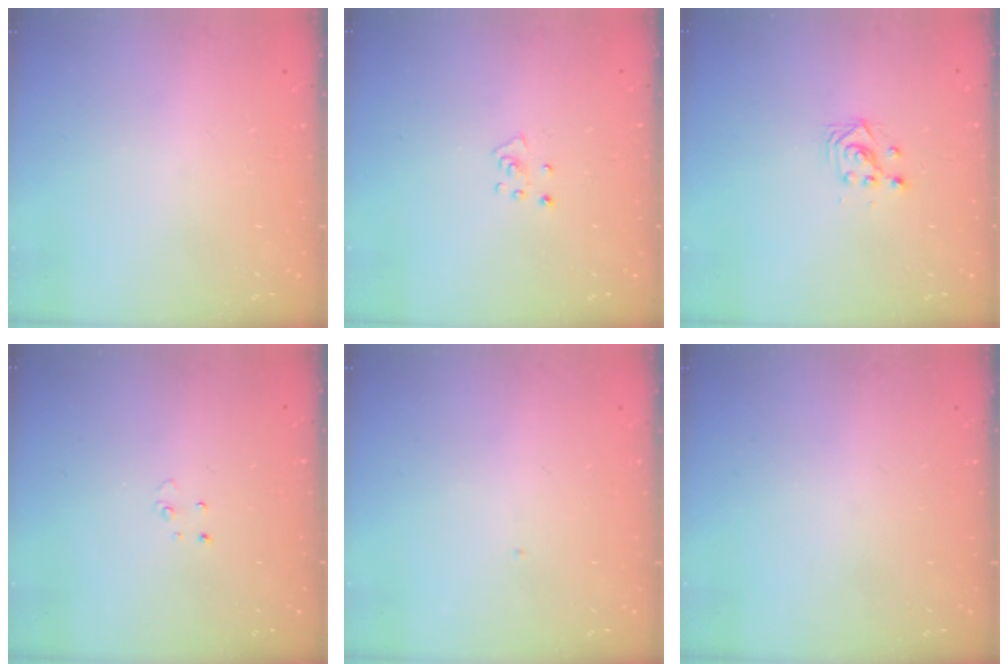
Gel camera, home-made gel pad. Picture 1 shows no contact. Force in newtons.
{"total": 3.9, "press": 3.9, "slide": 0.3}
{"total": 3.0, "press": 3.0, "slide": 0.1}
{"total": 2.5, "press": 2.5, "slide": 0.2}
{"total": 0.0}
{"total": 0.0}